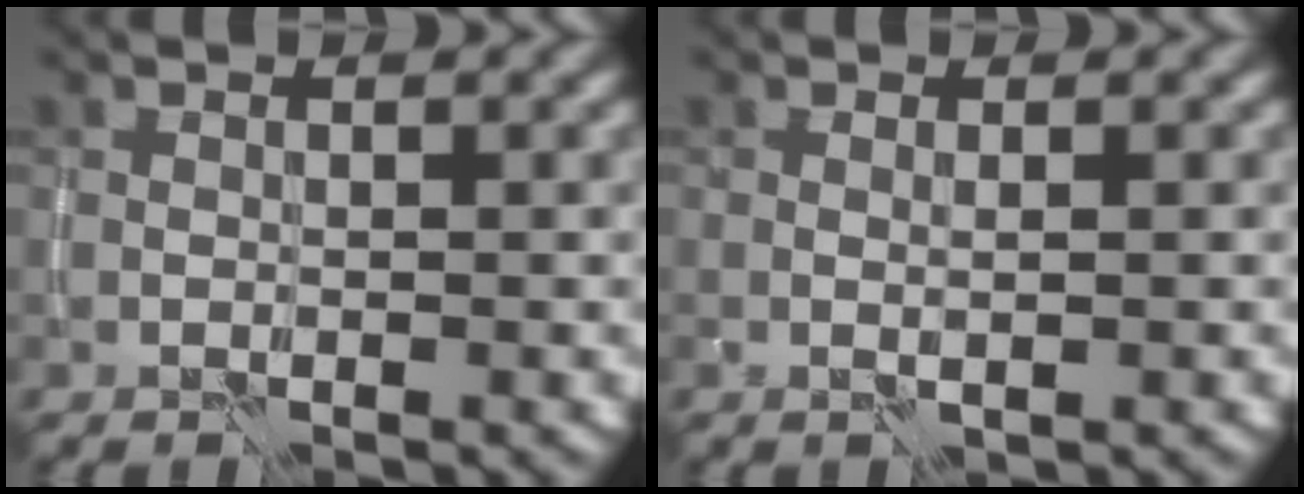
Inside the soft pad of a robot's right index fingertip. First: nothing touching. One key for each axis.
{"total": 0.7, "fx": 0.0, "fy": -0.1, "fz": 0.7, "tx": -0.013, "ty": -0.002, "tz": 0.000}